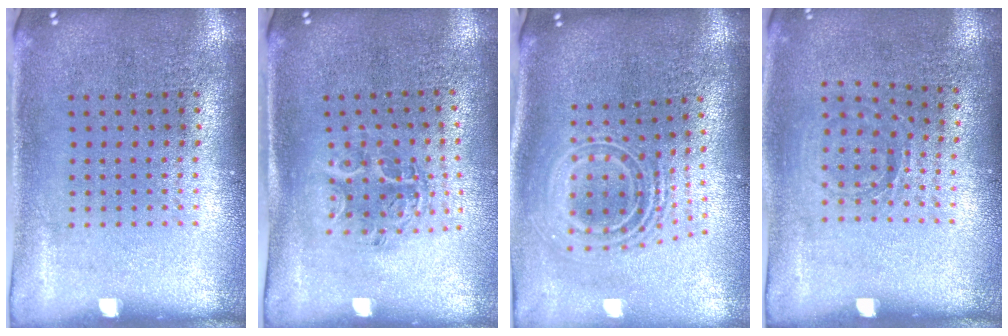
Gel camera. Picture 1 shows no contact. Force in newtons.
{"total": 1.1, "press": 1.1, "slide": 0.2}
{"total": 2.5, "press": 1.8, "slide": 1.8}
{"total": 0.8, "press": 0.7, "slide": 0.3}